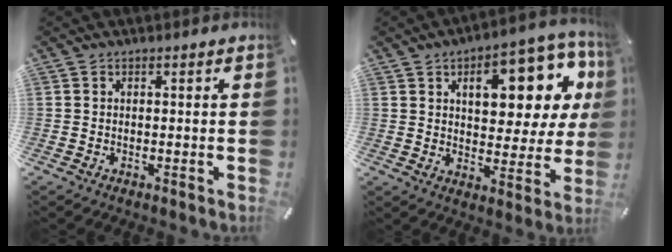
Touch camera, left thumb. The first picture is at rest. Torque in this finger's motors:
{"motor_torque": [2.46, 2.54, 1.47, -1.30, 0.17]}